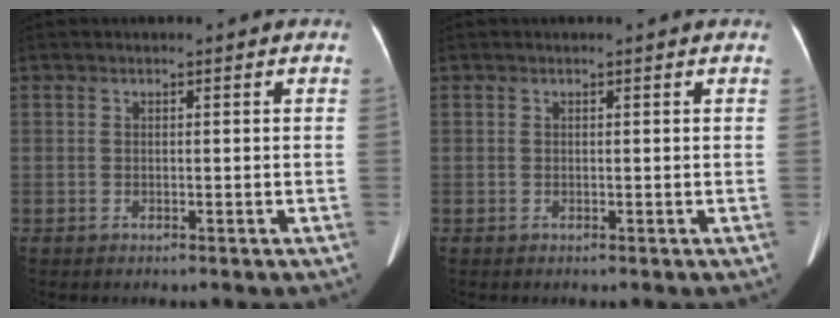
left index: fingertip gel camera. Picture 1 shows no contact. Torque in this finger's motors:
{"motor_torque": [-0.09, 0.15, -0.06, 0.01]}